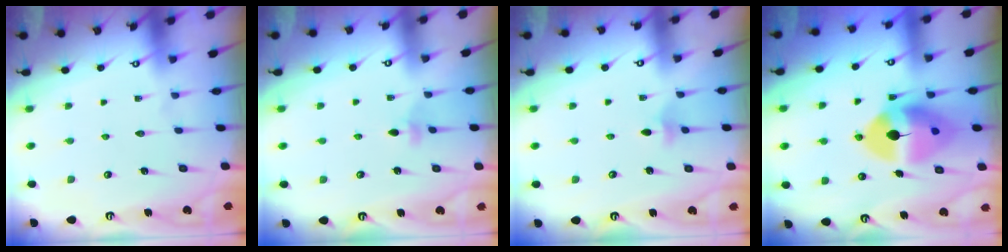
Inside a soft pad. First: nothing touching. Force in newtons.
{"total": 3.9, "press": 3.8, "slide": 0.9}
{"total": 4.9, "press": 4.8, "slide": 1.1}
{"total": 14.2, "press": 14.0, "slide": 2.4}